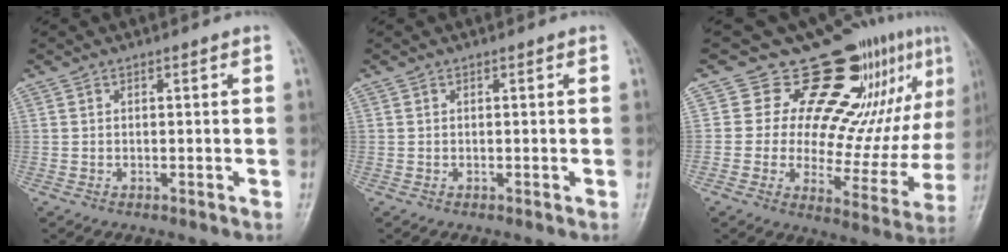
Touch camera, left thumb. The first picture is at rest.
{"total": 0.0}
{"total": 20.1, "force": [11.4, 10.1, 13.1], "torque": [-0.102, -0.058, 0.153]}